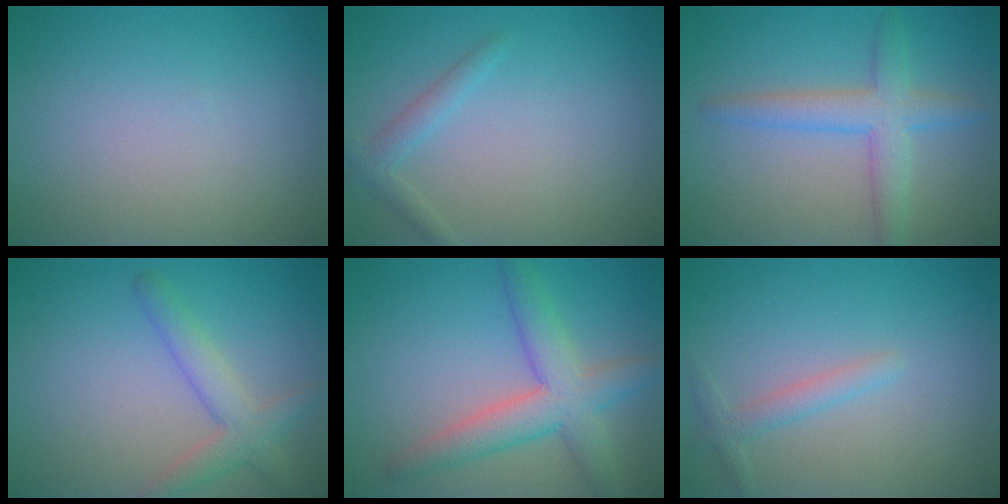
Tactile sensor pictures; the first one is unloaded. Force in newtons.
{"total": 1.6, "press": 1.6, "slide": 0.1}
{"total": 3.8, "press": 3.8, "slide": 0.2}
{"total": 3.2, "press": 3.2, "slide": 0.2}
{"total": 5.5, "press": 5.5, "slide": 0.2}
{"total": 1.6, "press": 1.6, "slide": 0.1}